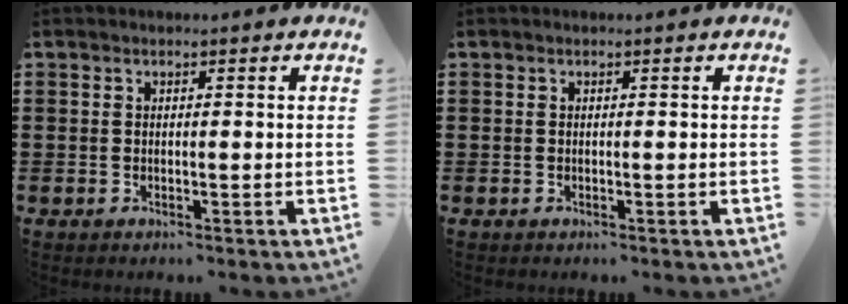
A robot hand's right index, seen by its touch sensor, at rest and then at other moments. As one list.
[{"total": 0.0}]